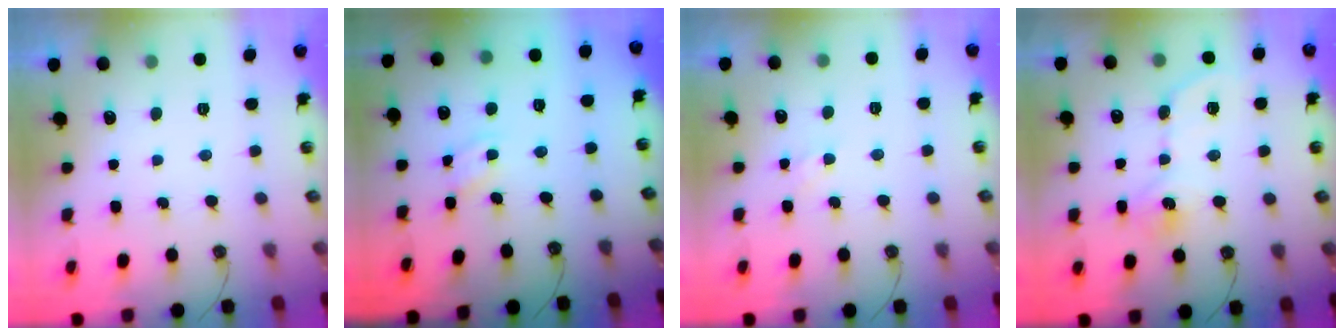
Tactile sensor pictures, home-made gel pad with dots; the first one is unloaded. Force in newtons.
{"total": 2.9, "press": 2.9, "slide": 0.4}
{"total": 5.3, "press": 5.3, "slide": 0.5}
{"total": 9.4, "press": 9.4, "slide": 0.3}